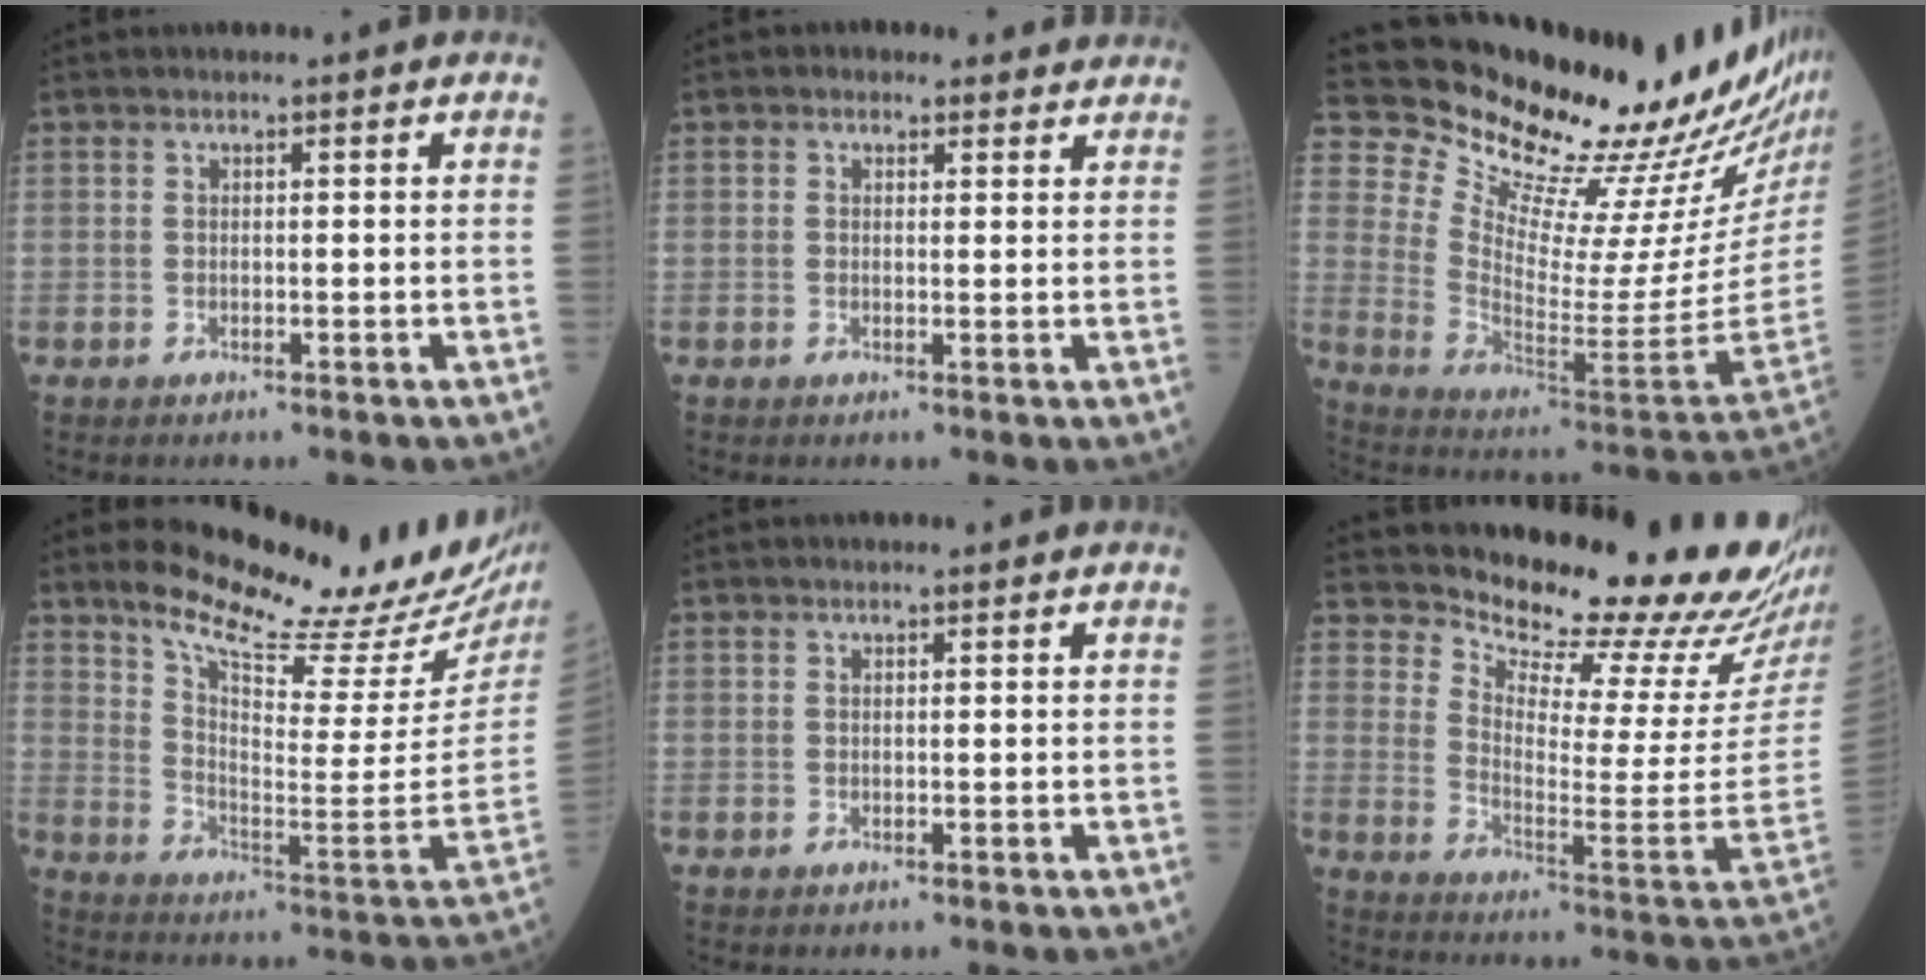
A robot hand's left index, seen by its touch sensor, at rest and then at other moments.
{"total": 3.2, "force": [2.5, 1.9, 0.6], "torque": [0.000, 0.011, 0.020]}
{"total": 27.9, "force": [24.8, 1.2, 12.8], "torque": [-0.216, -0.127, 0.346]}
{"total": 22.9, "force": [19.5, 2.2, 11.8], "torque": [-0.186, -0.082, 0.269]}
{"total": 0.0}
{"total": 21.8, "force": [20.4, 0.6, 7.6], "torque": [-0.138, -0.133, 0.264]}